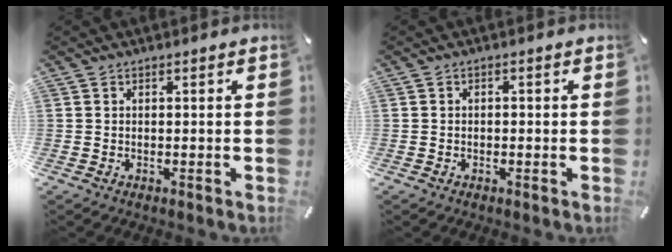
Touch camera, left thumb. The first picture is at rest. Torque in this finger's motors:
{"motor_torque": [-0.07, -0.41, 0.01, 0.10, -0.01]}